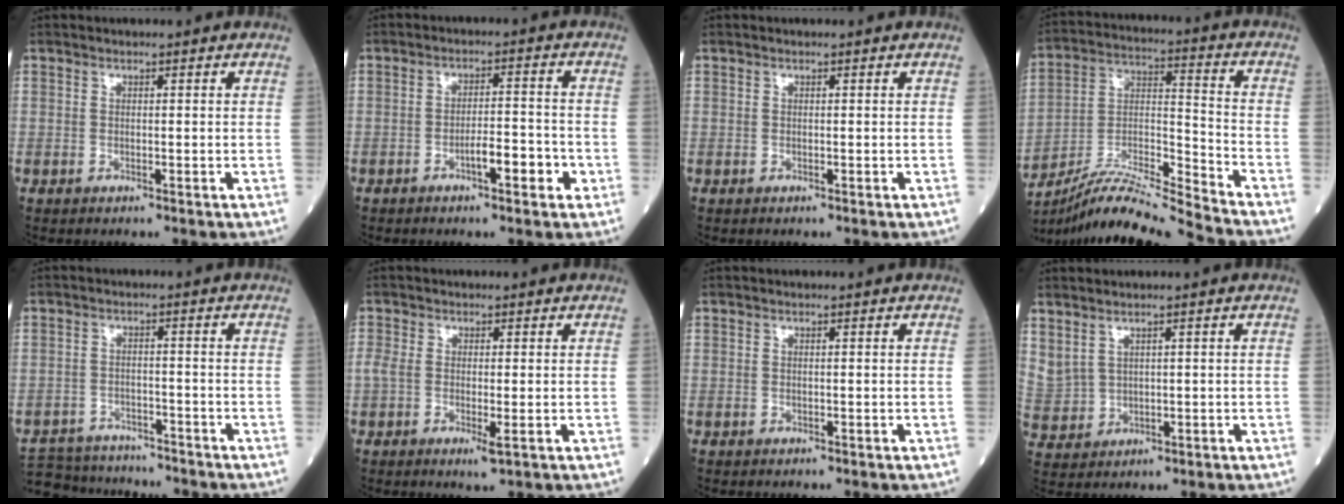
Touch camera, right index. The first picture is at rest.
{"total": 5.1, "force": [-2.2, 1.2, 4.4], "torque": [-0.063, 0.006, -0.036]}
{"total": 0.0}
{"total": 14.9, "force": [-14.1, -2.3, 4.2], "torque": [-0.074, 0.013, -0.260]}
{"total": 10.5, "force": [-9.7, 3.3, 2.0], "torque": [-0.037, 0.007, -0.143]}
{"total": 3.8, "force": [-0.9, 1.1, 3.5], "torque": [-0.074, -0.003, -0.015]}
{"total": 0.0}
{"total": 8.3, "force": [4.2, 5.8, 4.2], "torque": [-0.131, 0.005, 0.104]}